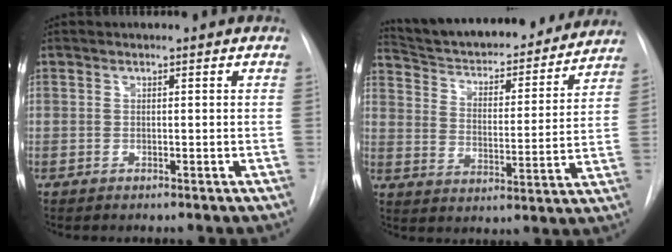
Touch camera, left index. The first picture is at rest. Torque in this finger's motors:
{"motor_torque": [-0.17, -1.25, 0.32, 0.10]}